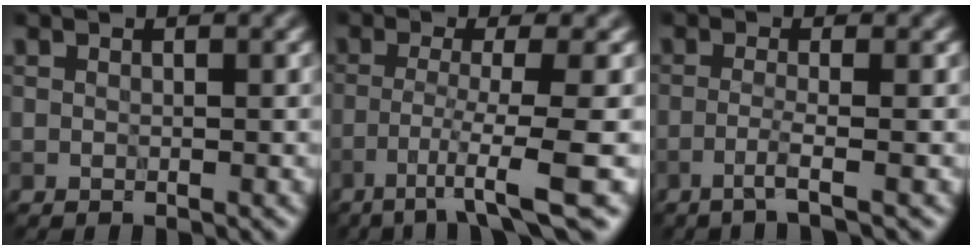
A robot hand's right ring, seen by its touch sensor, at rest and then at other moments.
{"total": 5.8, "force": [-2.8, 0.2, 5.1], "torque": [-0.079, -0.004, -0.053]}
{"total": 2.0, "force": [-1.1, 0.1, 1.7], "torque": [-0.025, 0.004, -0.036]}